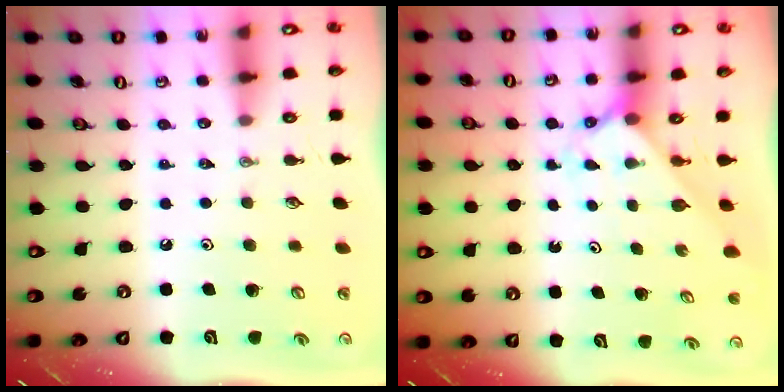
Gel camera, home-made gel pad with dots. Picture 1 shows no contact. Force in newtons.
{"total": 2.2, "press": 2.2, "slide": 0.2}